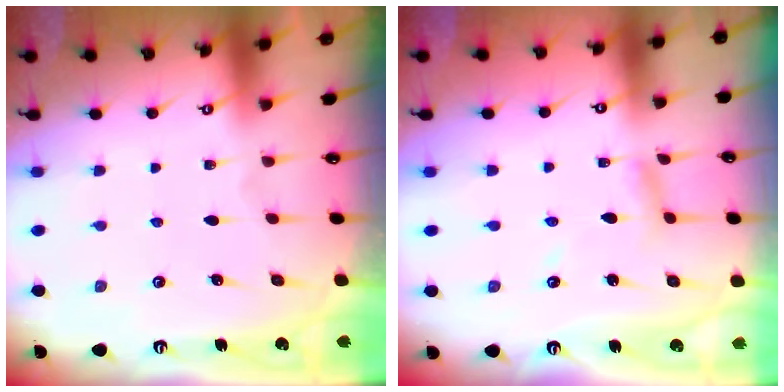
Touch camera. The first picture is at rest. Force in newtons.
{"total": 5.9, "press": 5.9, "slide": 0.5}